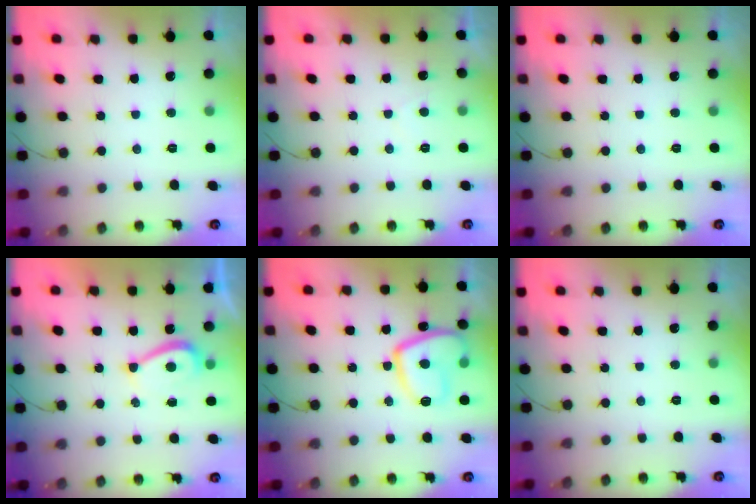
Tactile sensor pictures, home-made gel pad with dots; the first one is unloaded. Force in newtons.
{"total": 0.7, "press": 0.3, "slide": 0.6}
{"total": 0.0}
{"total": 4.7, "press": 4.6, "slide": 0.7}
{"total": 13.3, "press": 13.3, "slide": 1.5}
{"total": 0.0}